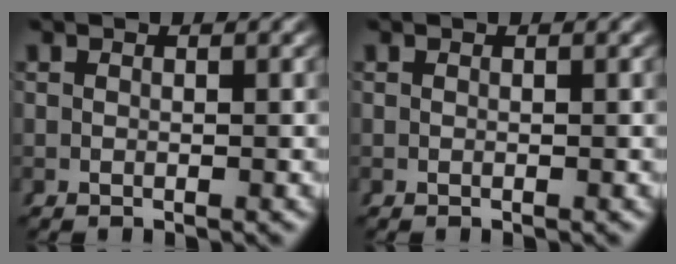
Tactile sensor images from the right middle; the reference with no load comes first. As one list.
[{"total": 0.0}]